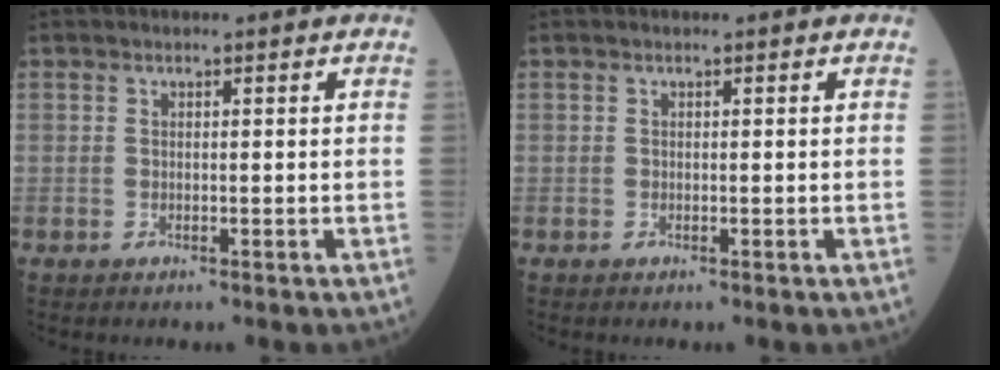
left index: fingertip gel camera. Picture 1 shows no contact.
{"total": 0.0}